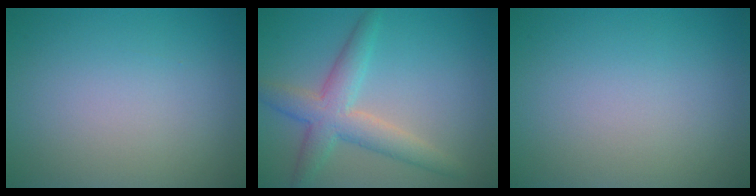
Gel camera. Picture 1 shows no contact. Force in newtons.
{"total": 4.5, "press": 4.5, "slide": 0.0}
{"total": 0.0}